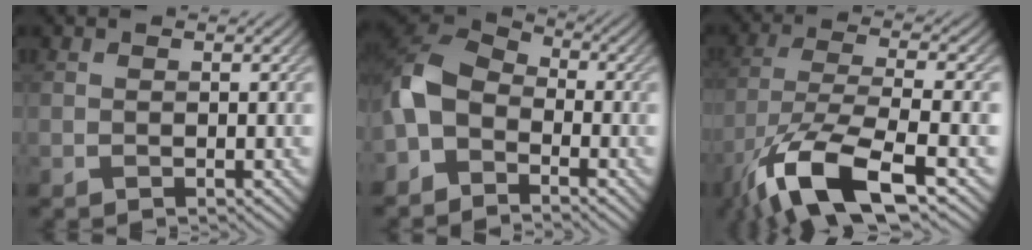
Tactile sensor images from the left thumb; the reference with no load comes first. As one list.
[{"total": 8.2, "force": [-3.8, 5.3, 5.0], "torque": [-0.113, -0.002, -0.093]}, {"total": 12.9, "force": [-7.3, 3.8, 9.8], "torque": [-0.202, -0.015, -0.144]}]